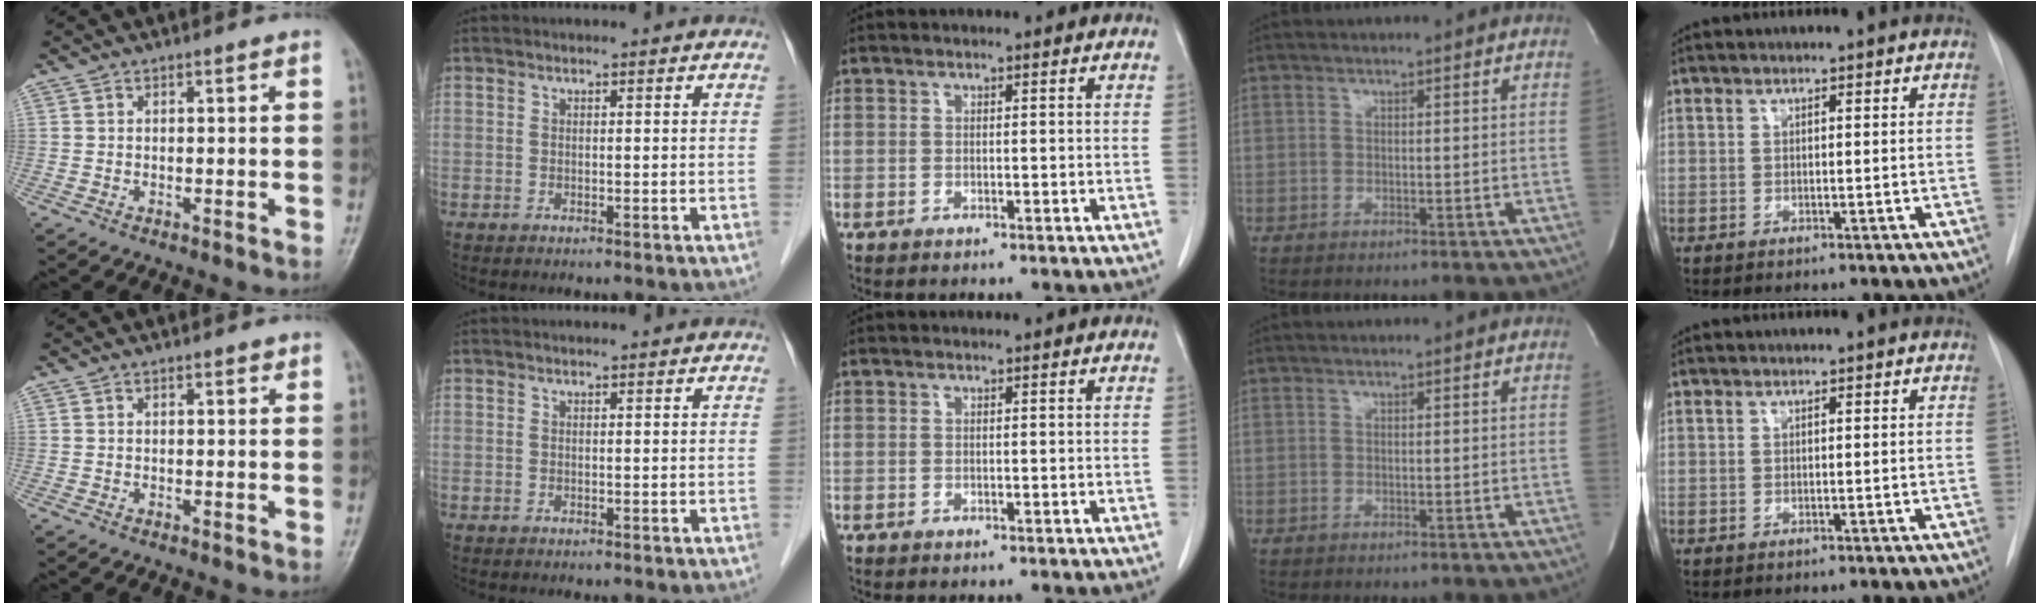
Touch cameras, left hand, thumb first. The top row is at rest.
{"thumb": {"total": 1.0, "force": [0.7, 0.5, 0.6], "torque": [-0.004, -0.002, 0.007]}, "index": {"total": 0.8, "force": [0.8, 0.1, 0.1], "torque": [-0.009, 0.003, 0.009]}}